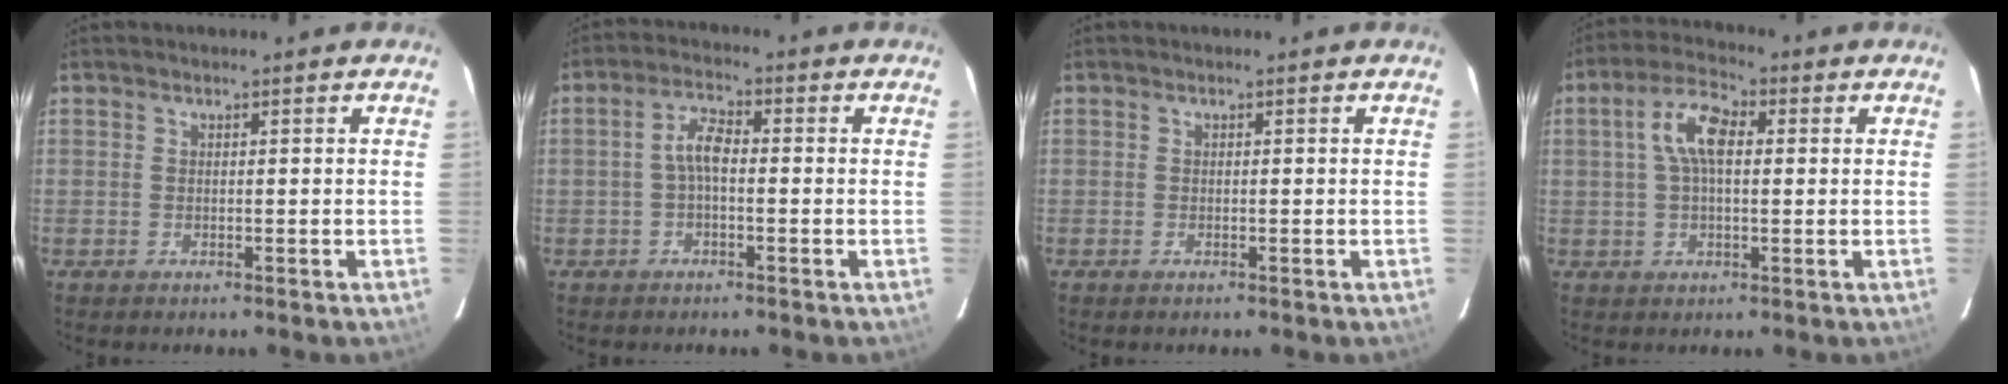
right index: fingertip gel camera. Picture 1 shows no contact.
{"total": 3.8, "force": [-0.7, 1.5, 3.4], "torque": [-0.072, 0.015, -0.015]}
{"total": 0.0}
{"total": 7.7, "force": [1.4, 3.6, 6.7], "torque": [-0.132, 0.021, 0.024]}